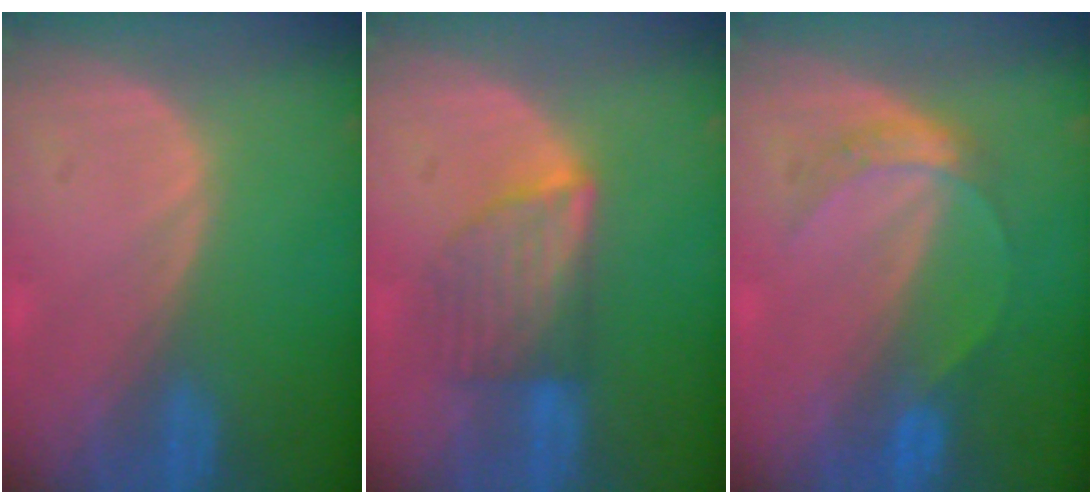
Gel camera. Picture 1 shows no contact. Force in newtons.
{"total": 6.0, "press": 6.0, "slide": 0.7}
{"total": 3.8, "press": 3.8, "slide": 0.4}